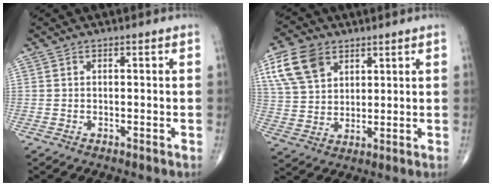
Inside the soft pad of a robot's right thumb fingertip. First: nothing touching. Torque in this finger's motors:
{"motor_torque": [-0.34, 0.63, 0.51, 0.18, 0.20]}